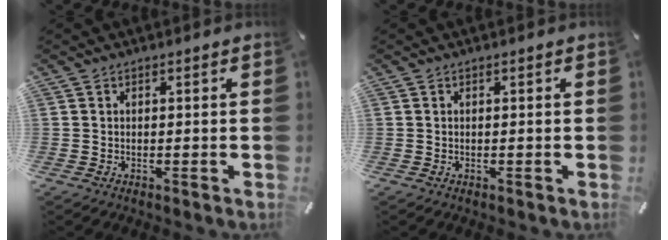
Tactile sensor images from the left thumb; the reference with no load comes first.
{"total": 0.0}